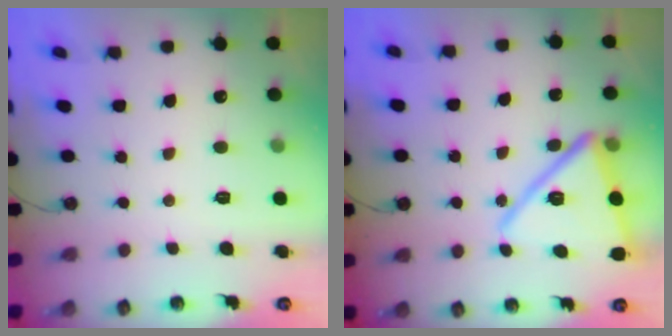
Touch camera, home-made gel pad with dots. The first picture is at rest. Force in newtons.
{"total": 17.7, "press": 17.6, "slide": 1.4}